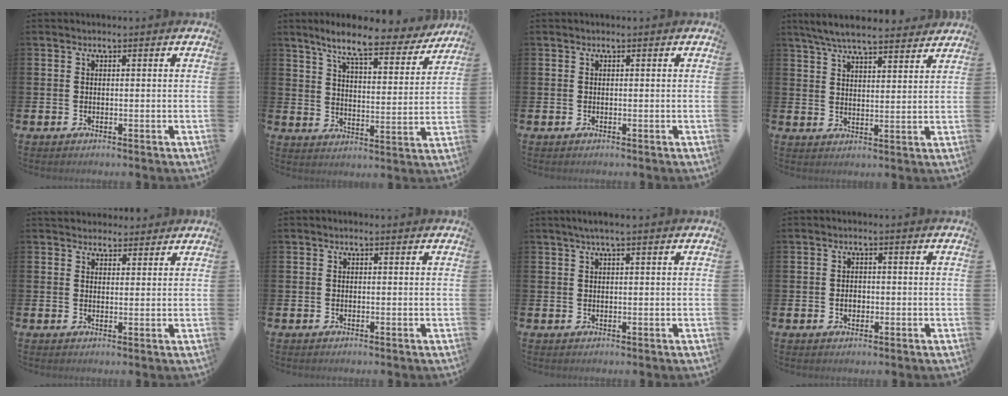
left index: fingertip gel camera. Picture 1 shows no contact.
{"total": 8.8, "force": [7.5, 1.7, 4.3], "torque": [-0.097, -0.038, 0.125]}
{"total": 0.0}
{"total": 6.6, "force": [6.2, 0.9, 1.9], "torque": [-0.055, -0.028, 0.112]}
{"total": 3.5, "force": [3.2, 1.4, -0.2], "torque": [0.005, -0.011, 0.057]}
{"total": 0.0}
{"total": 1.9, "force": [1.4, 0.1, 1.3], "torque": [-0.023, 0.003, 0.023]}
{"total": 1.7, "force": [-0.2, 1.3, 1.0], "torque": [-0.013, 0.004, -0.009]}